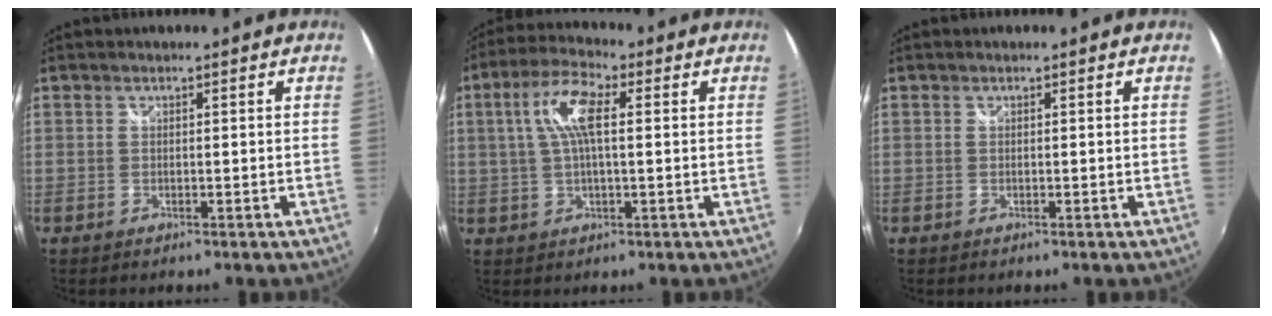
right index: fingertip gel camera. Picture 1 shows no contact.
{"total": 8.5, "force": [1.8, 2.8, 7.8], "torque": [-0.156, 0.017, 0.033]}
{"total": 0.0}